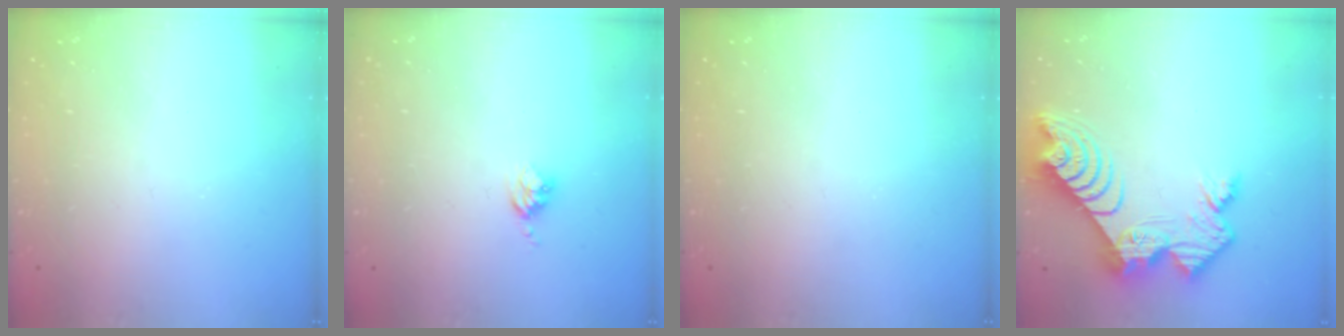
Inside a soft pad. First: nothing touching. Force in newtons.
{"total": 3.4, "press": 3.4, "slide": 0.4}
{"total": 0.0}
{"total": 13.4, "press": 13.4, "slide": 1.2}